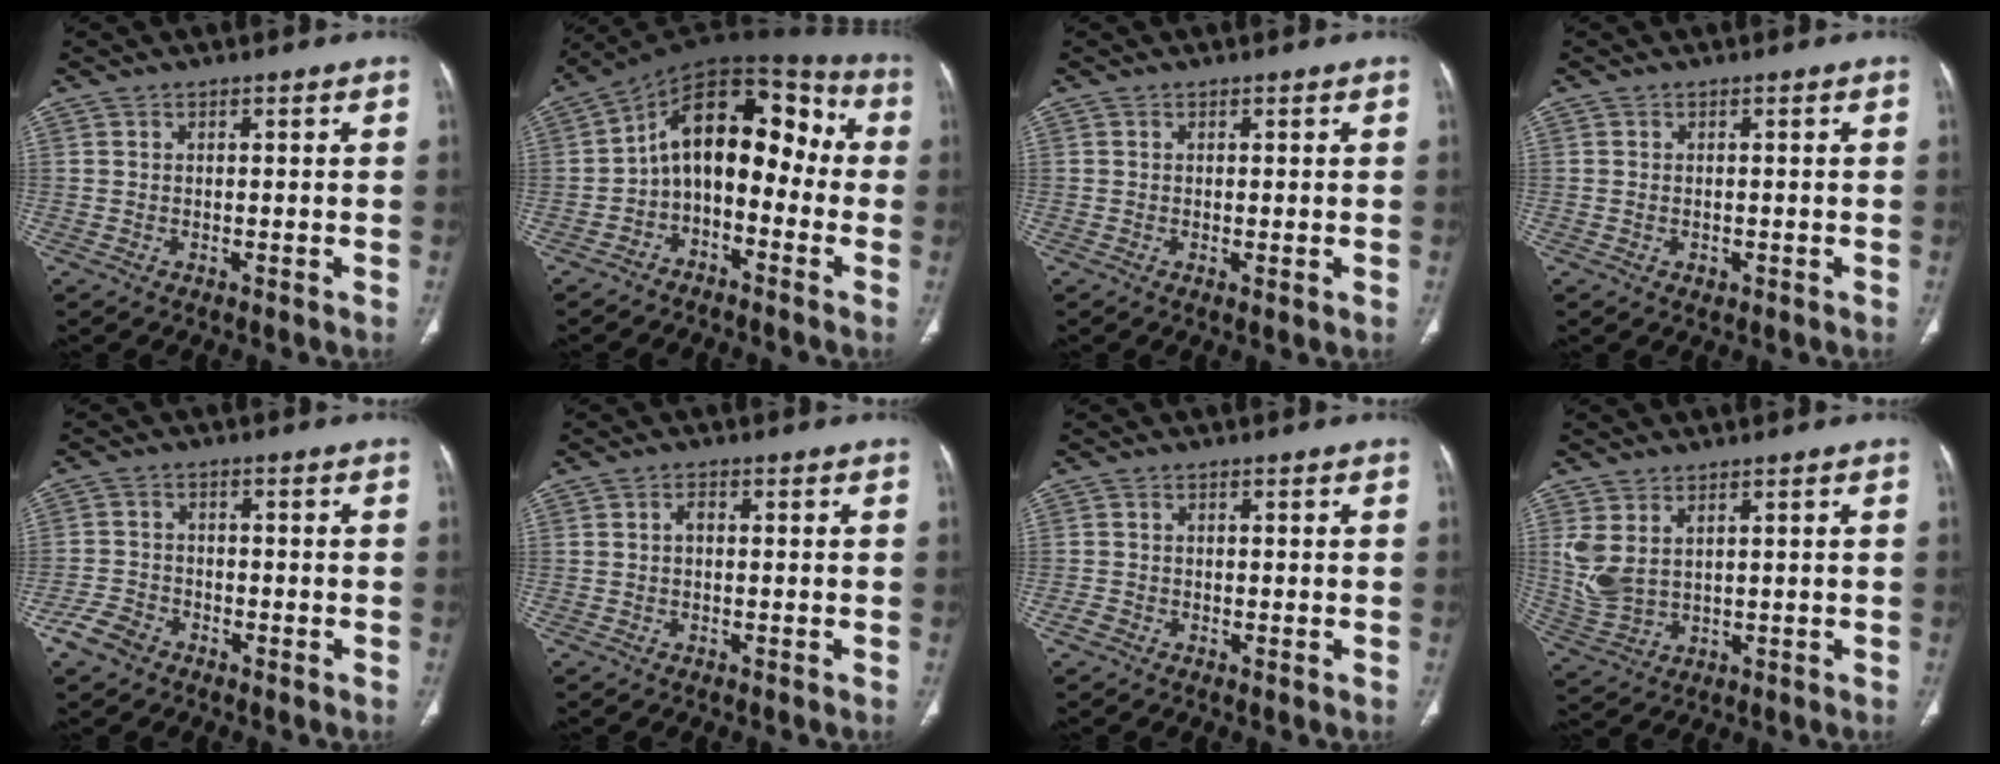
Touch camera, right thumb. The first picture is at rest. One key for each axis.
{"total": 14.8, "fx": -1.8, "fy": 9.2, "fz": 11.4, "tx": -0.135, "ty": 0.080, "tz": -0.044}
{"total": 0.9, "fx": -0.1, "fy": 0.2, "fz": 0.9, "tx": -0.021, "ty": -0.006, "tz": -0.001}
{"total": 1.1, "fx": -0.3, "fy": 0.9, "fz": 0.7, "tx": -0.014, "ty": 0.005, "tz": 0.001}
{"total": 5.0, "fx": -3.2, "fy": 3.3, "fz": 2.0, "tx": -0.036, "ty": 0.018, "tz": -0.058}
{"total": 1.5, "fx": 0.0, "fy": 0.9, "fz": 1.2, "tx": -0.019, "ty": 0.006, "tz": -0.003}
{"total": 1.6, "fx": -0.7, "fy": 1.1, "fz": 0.8, "tx": -0.013, "ty": 0.003, "tz": -0.016}
{"total": 6.8, "fx": 2.3, "fy": 4.0, "fz": 5.0, "tx": -0.117, "ty": -0.008, "tz": 0.064}